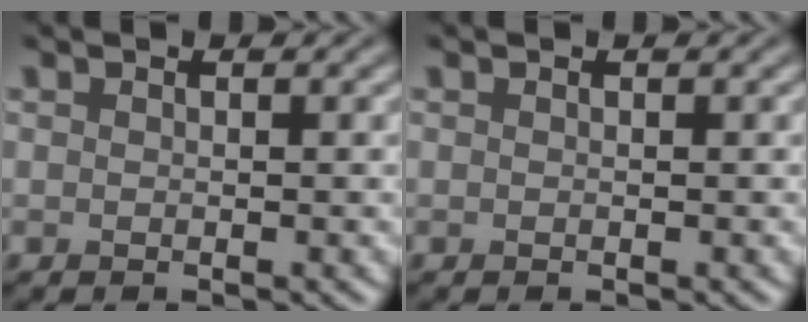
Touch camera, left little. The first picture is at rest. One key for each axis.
{"total": 0.0}